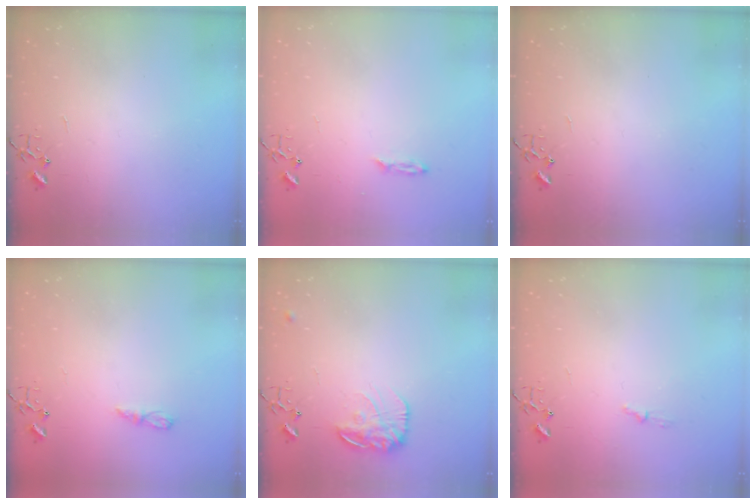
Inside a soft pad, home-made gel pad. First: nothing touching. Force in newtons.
{"total": 2.2, "press": 2.2, "slide": 0.4}
{"total": 0.0}
{"total": 5.2, "press": 5.2, "slide": 0.7}
{"total": 14.1, "press": 14.1, "slide": 0.9}
{"total": 3.8, "press": 3.8, "slide": 0.4}